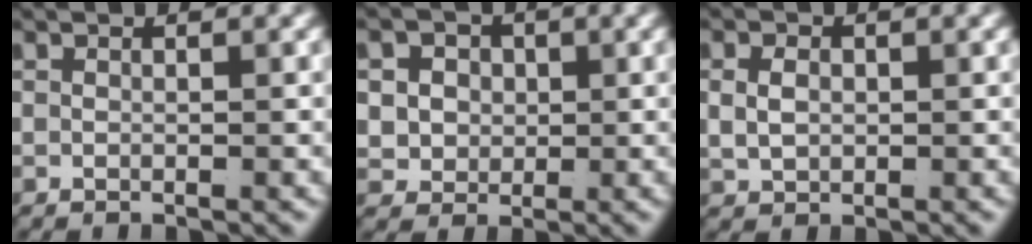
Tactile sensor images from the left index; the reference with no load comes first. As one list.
[{"total": 6.0, "force": [0.7, 5.5, 2.3], "torque": [-0.054, -0.014, 0.012]}, {"total": 2.1, "force": [0.2, 1.5, 1.4], "torque": [-0.029, -0.010, 0.017]}]